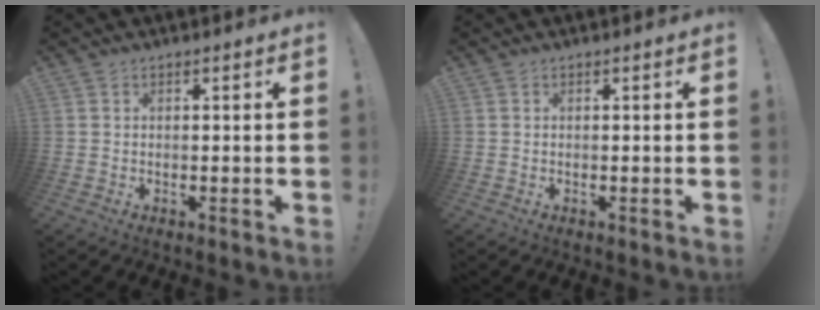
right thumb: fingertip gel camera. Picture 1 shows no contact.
{"total": 0.0}